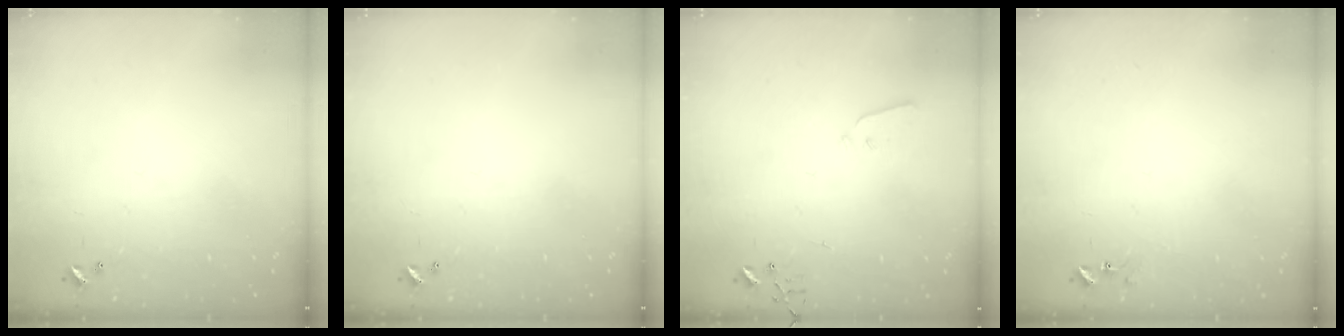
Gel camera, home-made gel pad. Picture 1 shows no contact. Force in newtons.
{"total": 0.0}
{"total": 3.5, "press": 3.5, "slide": 0.2}
{"total": 6.0, "press": 5.9, "slide": 0.6}